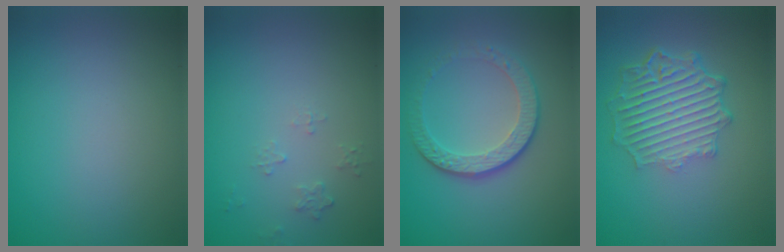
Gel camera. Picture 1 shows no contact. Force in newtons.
{"total": 0.7, "press": 0.5, "slide": 0.5}
{"total": 4.4, "press": 3.0, "slide": 3.2}
{"total": 6.3, "press": 4.7, "slide": 4.2}